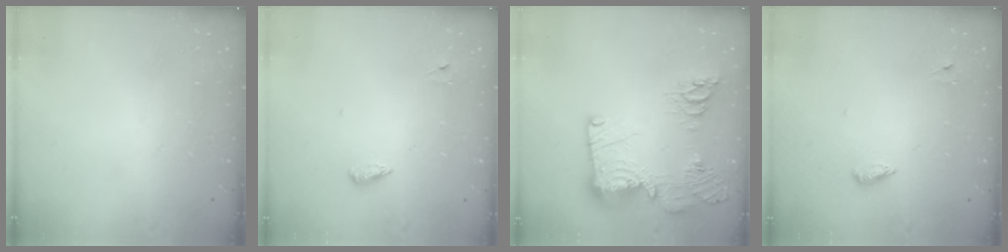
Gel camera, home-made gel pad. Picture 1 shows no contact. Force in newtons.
{"total": 4.6, "press": 4.4, "slide": 1.0}
{"total": 22.8, "press": 22.7, "slide": 2.3}
{"total": 4.6, "press": 4.4, "slide": 1.0}